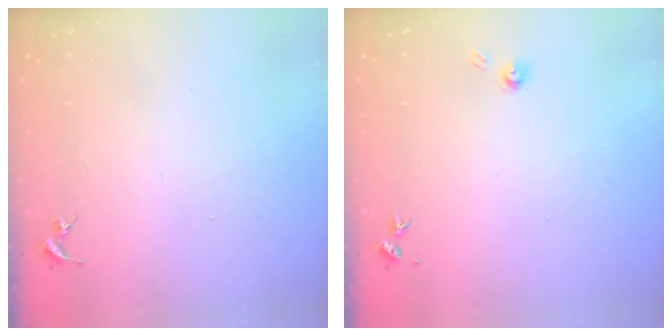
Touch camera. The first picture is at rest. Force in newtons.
{"total": 3.9, "press": 3.8, "slide": 0.4}